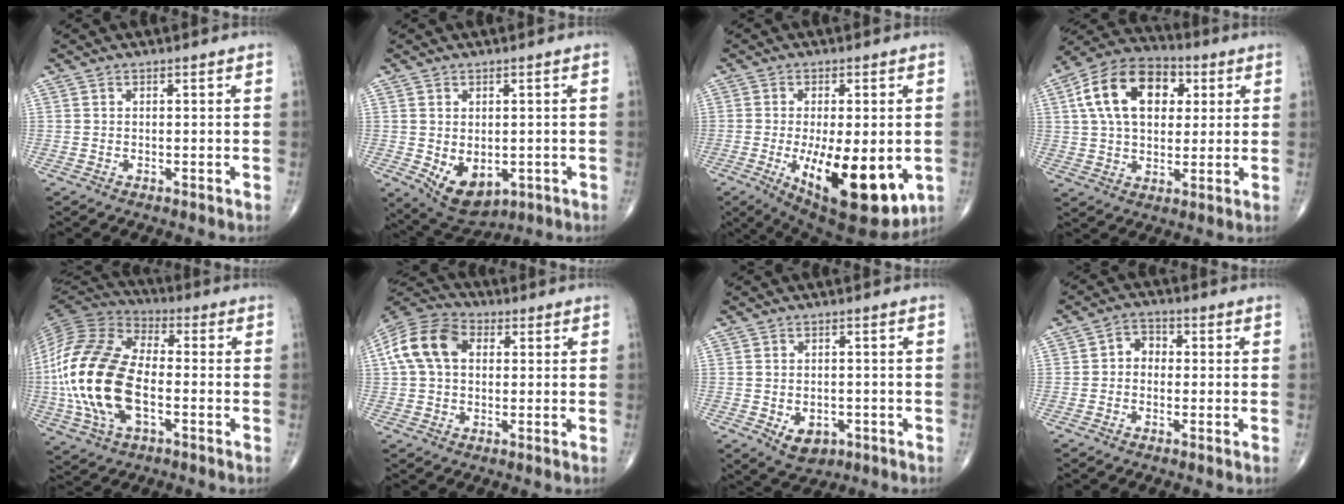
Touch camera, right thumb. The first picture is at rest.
{"total": 8.8, "force": [-1.9, 5.7, 6.4], "torque": [-0.083, -0.011, -0.010]}
{"total": 18.2, "force": [-4.5, 7.3, 16.1], "torque": [-0.224, -0.023, -0.047]}
{"total": 16.9, "force": [4.5, 10.9, 12.1], "torque": [-0.187, 0.010, 0.070]}
{"total": 22.4, "force": [-3.3, 12.2, 18.5], "torque": [-0.398, 0.012, -0.064]}
{"total": 12.0, "force": [2.2, 8.4, 8.3], "torque": [-0.157, 0.030, 0.030]}
{"total": 5.4, "force": [-1.8, 3.8, 3.4], "torque": [-0.041, 0.006, -0.014]}
{"total": 3.9, "force": [-0.2, 3.2, 2.2], "torque": [-0.012, 0.017, -0.018]}